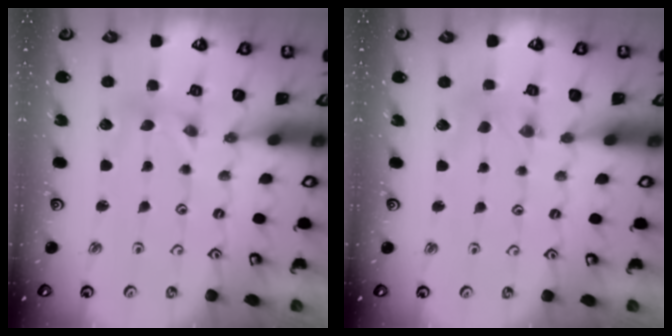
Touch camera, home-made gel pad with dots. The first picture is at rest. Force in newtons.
{"total": 1.6, "press": 1.5, "slide": 0.2}